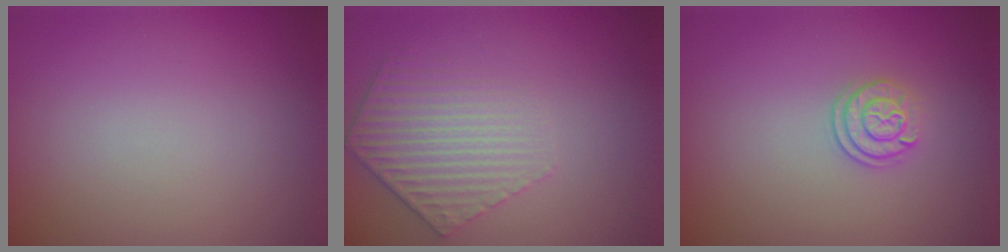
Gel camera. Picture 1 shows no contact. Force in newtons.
{"total": 3.3, "press": 3.1, "slide": 1.4}
{"total": 2.0, "press": 1.8, "slide": 0.9}